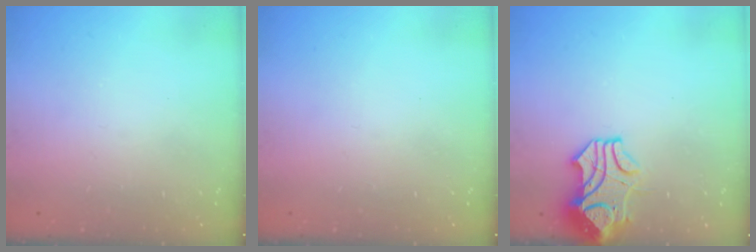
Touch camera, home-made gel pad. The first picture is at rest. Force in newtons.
{"total": 0.0}
{"total": 2.2, "press": 1.9, "slide": 1.1}